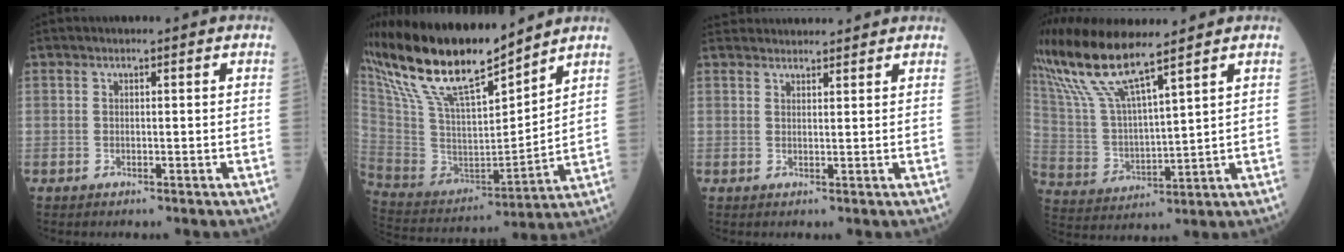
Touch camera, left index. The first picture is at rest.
{"total": 19.8, "force": [15.8, 3.7, 11.2], "torque": [-0.227, 0.003, 0.306]}
{"total": 8.2, "force": [8.0, 0.9, 1.7], "torque": [-0.022, 0.032, 0.106]}
{"total": 11.9, "force": [9.7, 0.5, 6.9], "torque": [-0.161, 0.004, 0.200]}